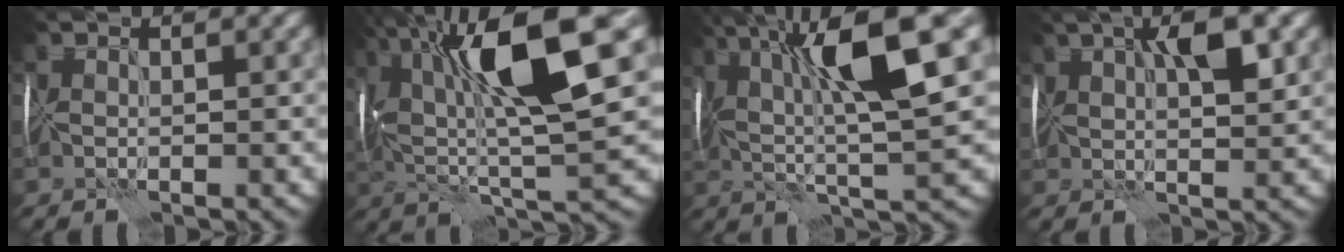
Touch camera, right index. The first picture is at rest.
{"total": 13.9, "force": [4.0, 3.8, 12.7], "torque": [-0.227, 0.016, 0.062]}
{"total": 12.7, "force": [3.8, 2.7, 11.8], "torque": [-0.211, 0.021, 0.064]}
{"total": 6.4, "force": [2.6, 2.1, 5.4], "torque": [-0.091, 0.013, 0.041]}